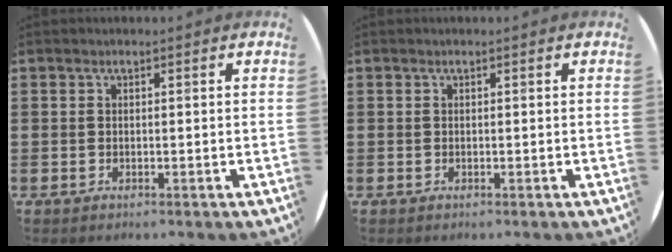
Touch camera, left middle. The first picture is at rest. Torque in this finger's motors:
{"motor_torque": [-0.15, 0.06, 0.05, 0.00]}